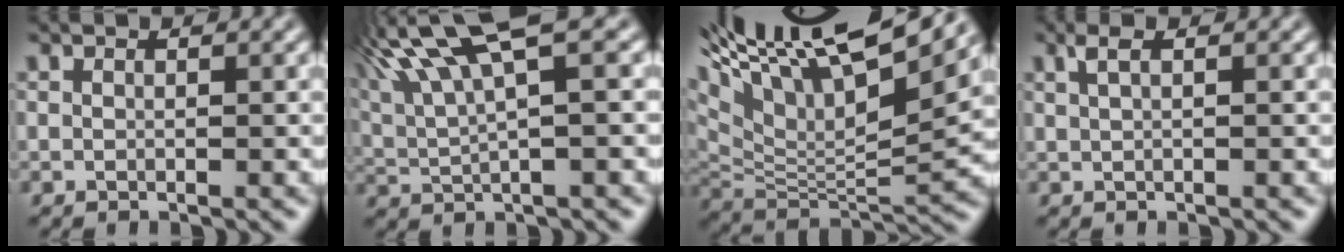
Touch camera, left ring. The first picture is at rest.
{"total": 9.0, "force": [4.7, 2.0, 7.4], "torque": [-0.159, 0.027, 0.097]}
{"total": 15.1, "force": [8.4, 5.8, 11.2], "torque": [-0.215, 0.048, 0.157]}
{"total": 1.0, "force": [0.2, 0.1, 0.9], "torque": [-0.026, 0.003, 0.016]}